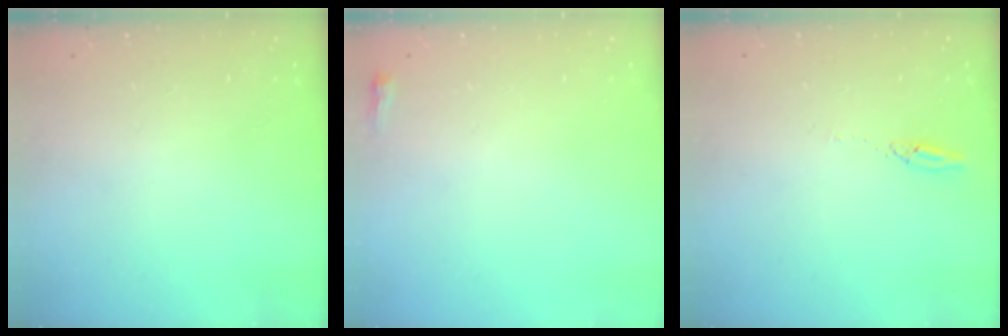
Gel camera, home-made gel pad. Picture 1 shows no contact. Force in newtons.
{"total": 2.2, "press": 2.2, "slide": 0.6}
{"total": 2.7, "press": 2.7, "slide": 0.2}